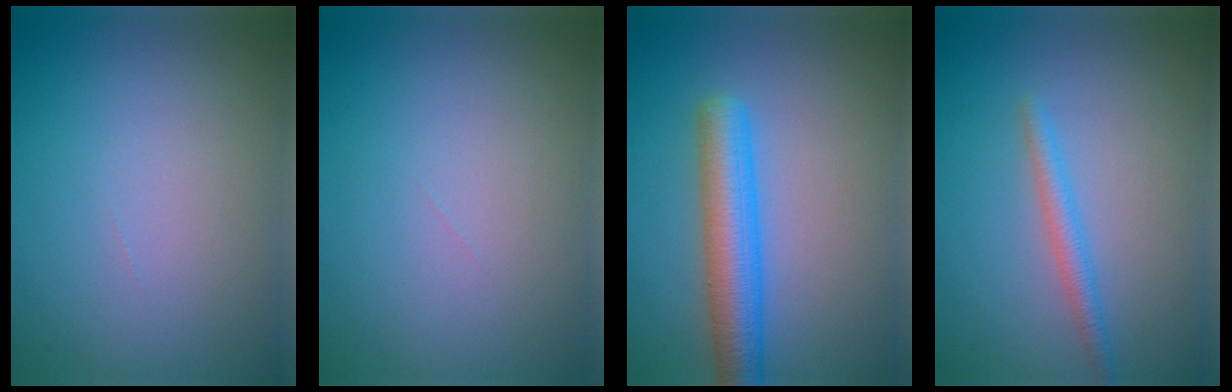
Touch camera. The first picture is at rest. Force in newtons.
{"total": 0.0}
{"total": 5.1, "press": 5.1, "slide": 0.2}
{"total": 1.8, "press": 1.8, "slide": 0.0}